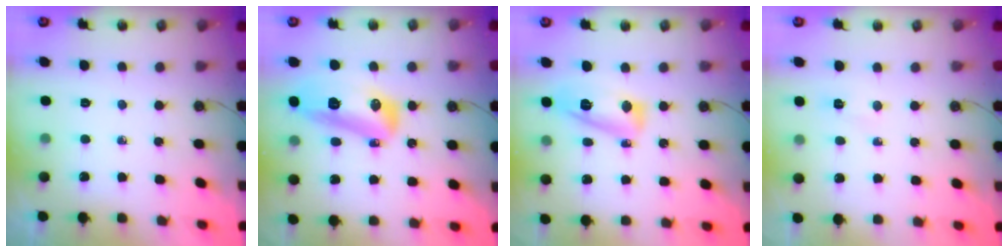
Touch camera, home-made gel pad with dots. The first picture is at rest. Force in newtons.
{"total": 15.9, "press": 15.6, "slide": 2.8}
{"total": 12.0, "press": 12.0, "slide": 1.0}
{"total": 2.9, "press": 2.9, "slide": 0.3}